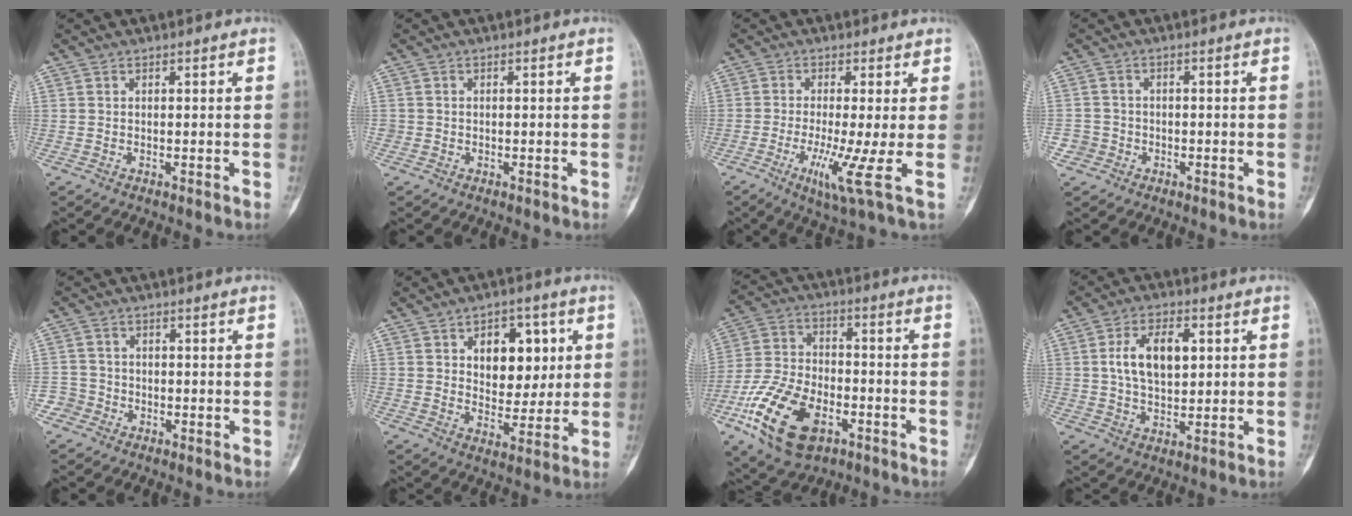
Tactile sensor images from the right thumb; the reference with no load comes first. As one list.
[{"total": 0.7, "force": [0.0, 0.7, -0.1], "torque": [0.007, 0.006, -0.004]}, {"total": 7.1, "force": [-1.8, -0.4, 6.9], "torque": [-0.142, -0.025, -0.039]}, {"total": 3.0, "force": [-1.3, 2.7, -0.1], "torque": [0.018, 0.014, -0.031]}, {"total": 3.4, "force": [-1.8, 2.9, -0.2], "torque": [0.021, 0.016, -0.041]}, {"total": 11.7, "force": [3.3, 7.8, 8.2], "torque": [-0.061, -0.012, 0.053]}, {"total": 18.1, "force": [-7.9, 10.4, 12.6], "torque": [-0.236, 0.023, -0.141]}, {"total": 10.3, "force": [2.0, 5.8, 8.3], "torque": [-0.135, 0.003, 0.037]}]